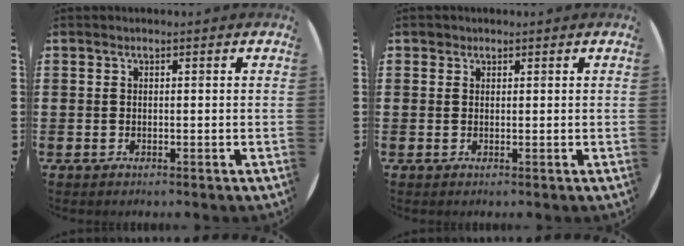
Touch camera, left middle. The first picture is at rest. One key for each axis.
{"total": 0.7, "fx": 0.5, "fy": 0.4, "fz": -0.1, "tx": 0.009, "ty": 0.000, "tz": 0.009}